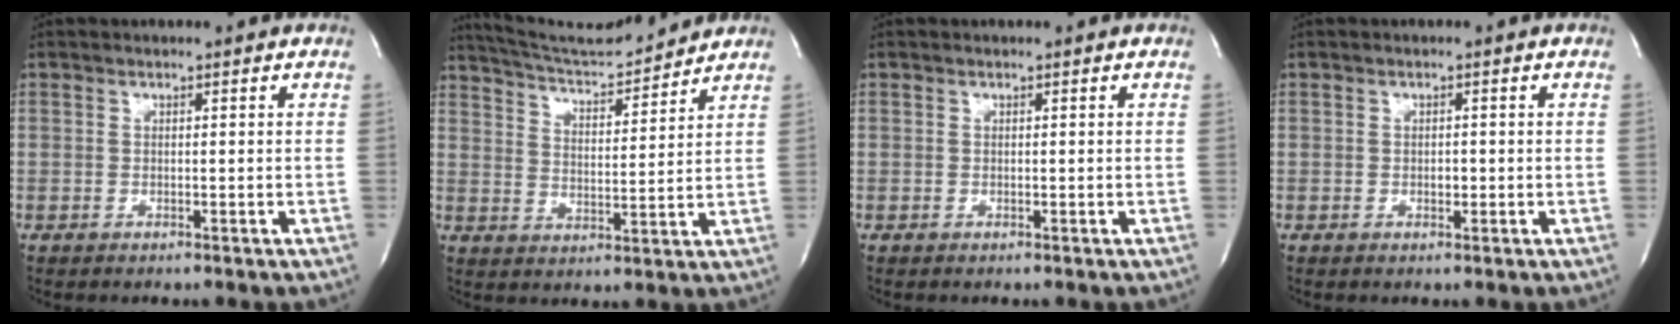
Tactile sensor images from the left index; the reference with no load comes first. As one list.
[{"total": 11.6, "force": [11.3, 0.5, 2.6], "torque": [-0.051, 0.005, 0.187]}, {"total": 0.0}, {"total": 0.8, "force": [-0.1, 0.5, 0.6], "torque": [-0.009, 0.000, -0.002]}]